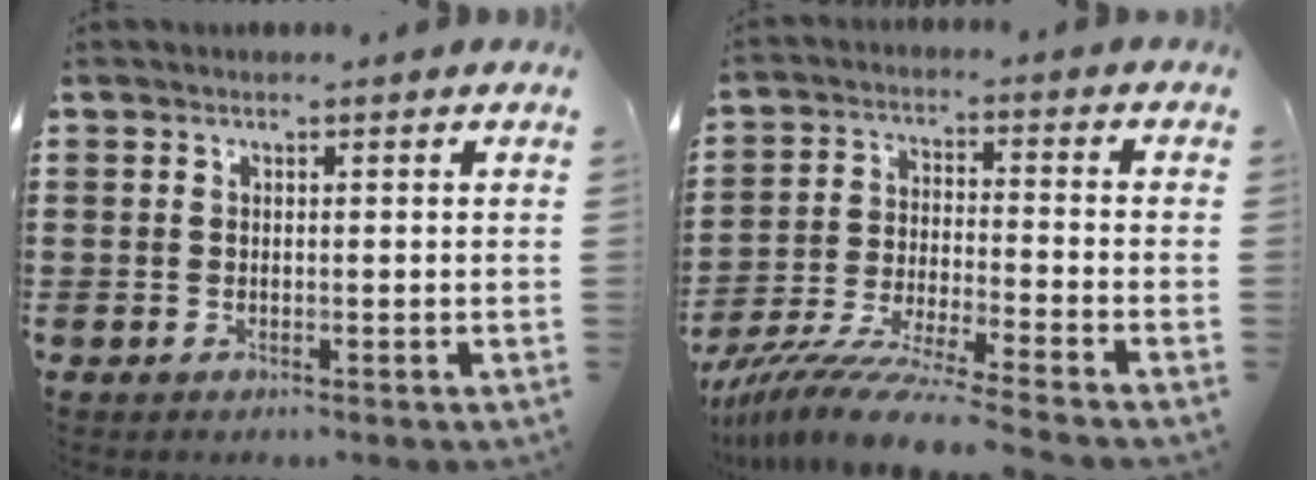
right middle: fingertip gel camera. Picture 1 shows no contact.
{"total": 9.3, "force": [-8.4, -0.4, 4.1], "torque": [-0.087, -0.009, -0.166]}